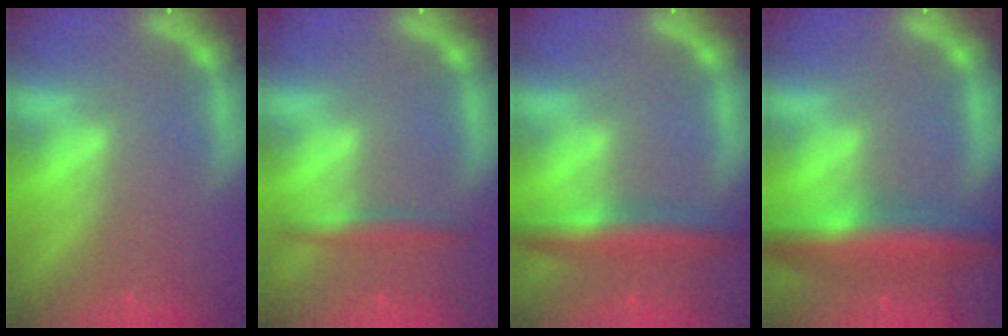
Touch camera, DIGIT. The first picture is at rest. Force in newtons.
{"total": 2.4}
{"total": 5.0}
{"total": 7.5}